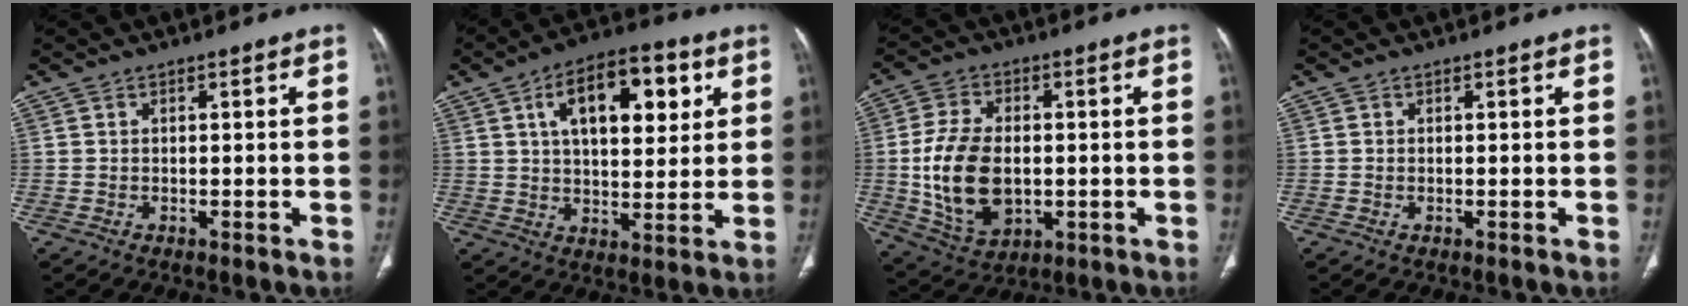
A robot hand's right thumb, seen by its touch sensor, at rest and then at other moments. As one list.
[{"total": 15.8, "force": [5.7, 8.0, 12.4], "torque": [-0.151, -0.001, 0.089]}, {"total": 14.7, "force": [-1.1, 9.2, 11.4], "torque": [-0.215, -0.002, -0.008]}, {"total": 0.0}]